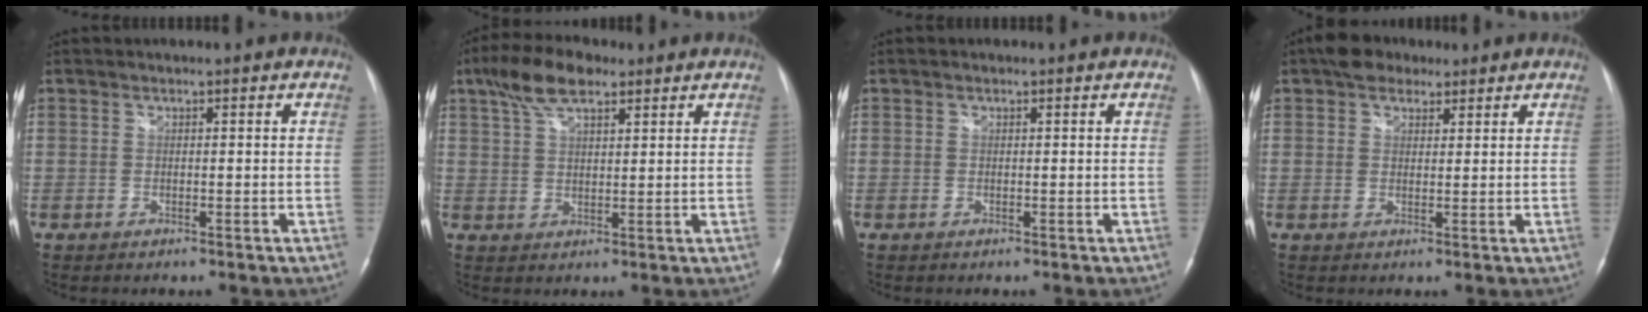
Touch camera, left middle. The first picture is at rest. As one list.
[{"total": 7.9, "force": [5.0, 2.9, 5.3], "torque": [-0.111, 0.022, 0.093]}, {"total": 0.0}, {"total": 4.9, "force": [3.5, 2.8, 2.1], "torque": [-0.041, 0.018, 0.062]}]